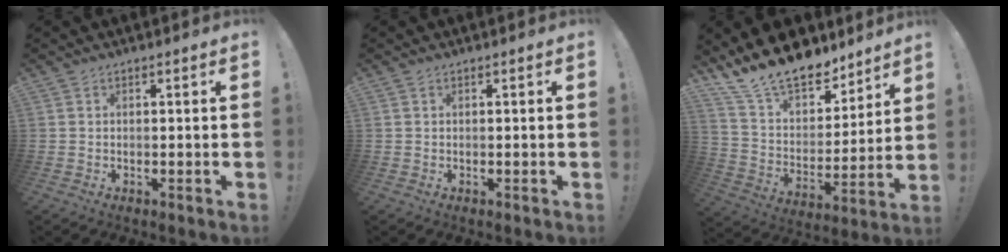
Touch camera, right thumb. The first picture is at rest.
{"total": 0.0}
{"total": 17.0, "force": [14.2, 7.3, 5.8], "torque": [-0.105, -0.109, 0.262]}